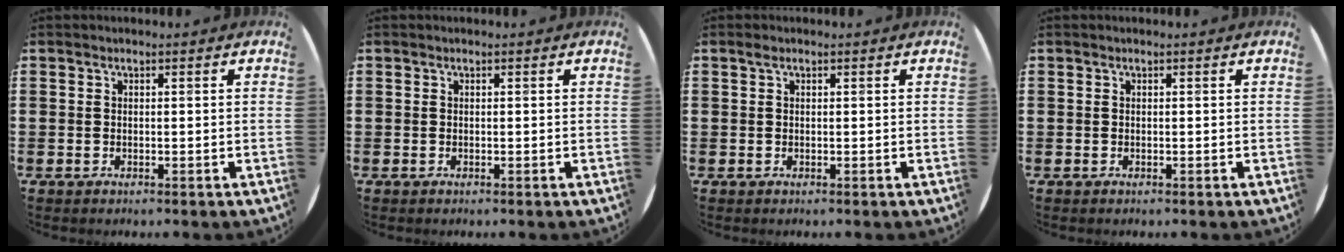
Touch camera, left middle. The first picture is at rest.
{"total": 0.0}
{"total": 0.6, "force": [0.3, 0.3, 0.3], "torque": [-0.007, 0.004, 0.006]}
{"total": 0.0}